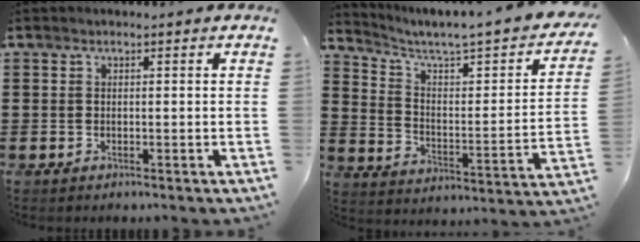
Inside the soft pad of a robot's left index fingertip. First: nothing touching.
{"total": 3.5, "force": [2.3, 0.6, 2.5], "torque": [-0.067, -0.028, 0.025]}